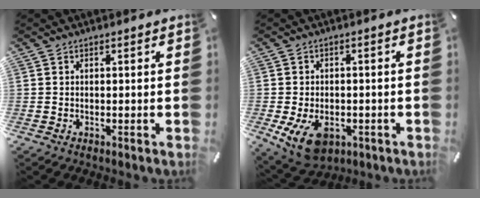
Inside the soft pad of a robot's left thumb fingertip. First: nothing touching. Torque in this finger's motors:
{"motor_torque": [1.56, 1.86, 1.03, 0.45, 0.34]}